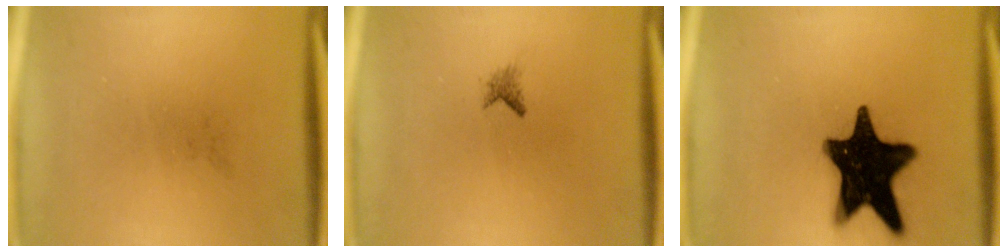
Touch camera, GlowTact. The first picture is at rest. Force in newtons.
{"total": 0.9}
{"total": 19.7}